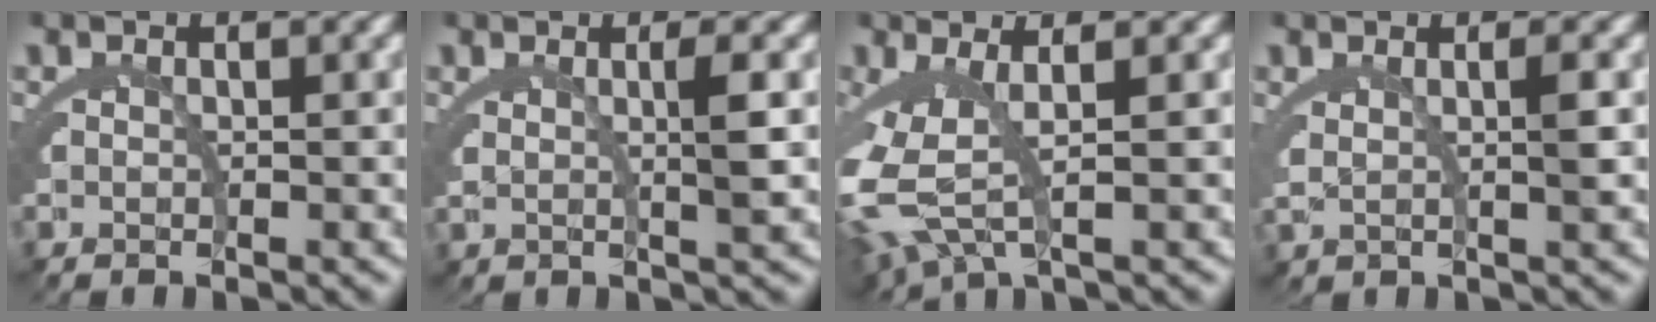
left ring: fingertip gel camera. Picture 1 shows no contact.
{"total": 2.3, "force": [0.9, -0.7, 2.0], "torque": [-0.027, -0.003, 0.021]}
{"total": 6.1, "force": [-0.6, 3.1, 5.3], "torque": [-0.131, -0.024, 0.006]}
{"total": 2.1, "force": [1.0, -0.2, 1.9], "torque": [-0.032, -0.007, 0.026]}